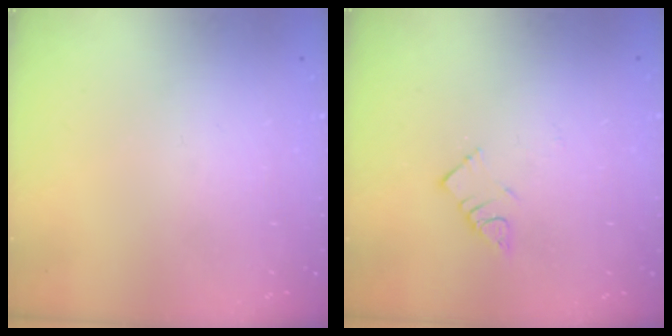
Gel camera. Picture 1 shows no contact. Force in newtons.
{"total": 3.7, "press": 3.7, "slide": 0.0}